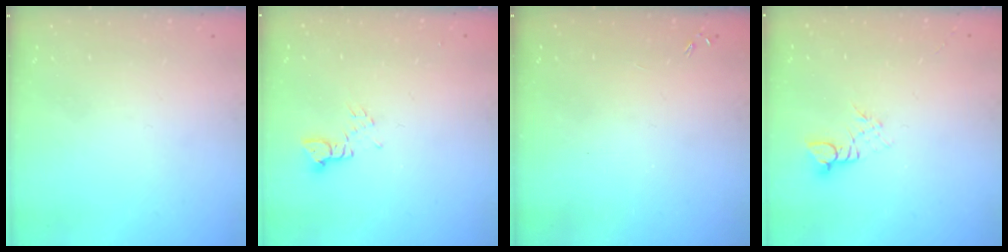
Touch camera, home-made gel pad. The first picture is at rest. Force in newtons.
{"total": 2.1, "press": 2.1, "slide": 0.3}
{"total": 0.0}
{"total": 2.6, "press": 2.6, "slide": 0.3}